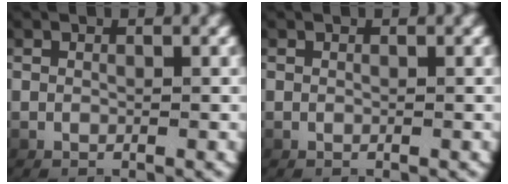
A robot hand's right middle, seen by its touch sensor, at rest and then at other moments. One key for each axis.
{"total": 0.0}